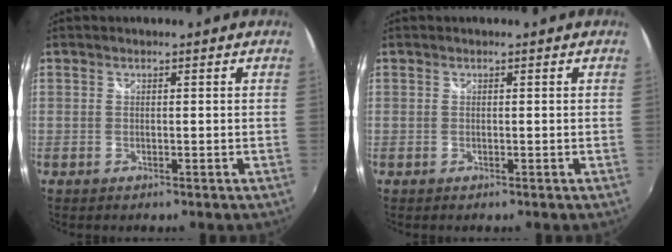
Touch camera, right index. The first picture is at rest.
{"total": 0.0}